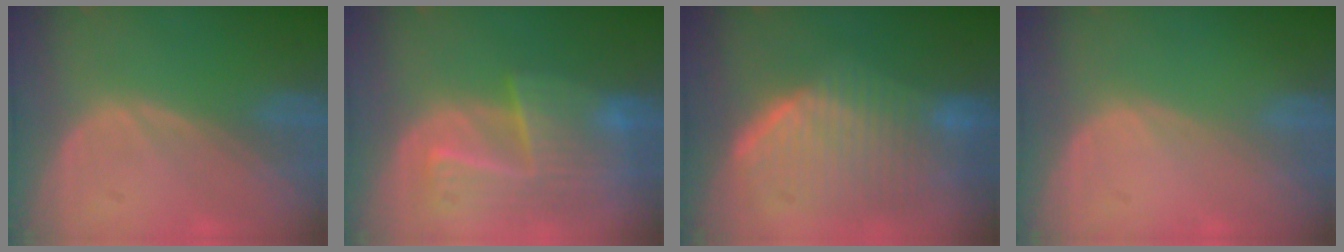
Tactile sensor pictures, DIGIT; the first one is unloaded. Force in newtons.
{"total": 9.4, "press": 8.3, "slide": 4.3}
{"total": 10.0, "press": 9.0, "slide": 4.4}
{"total": 0.0}